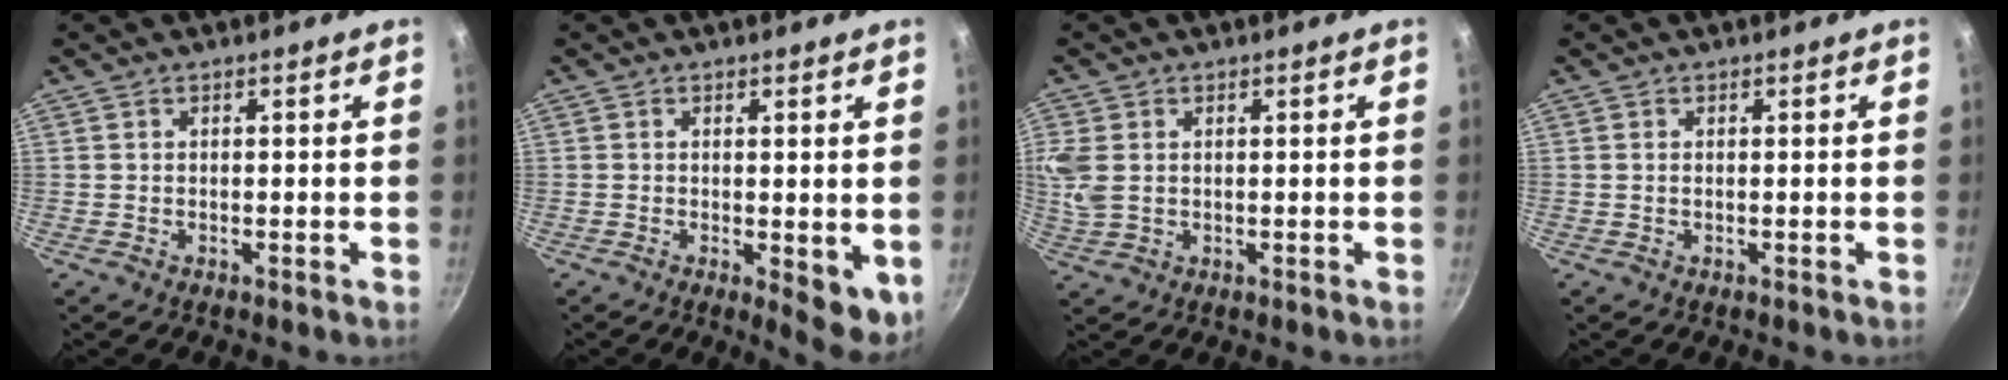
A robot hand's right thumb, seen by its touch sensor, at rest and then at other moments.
{"total": 5.6, "force": [-0.8, 1.9, 5.2], "torque": [-0.062, -0.015, -0.006]}
{"total": 5.4, "force": [0.6, 3.8, 3.8], "torque": [-0.108, 0.003, 0.018]}
{"total": 0.0}